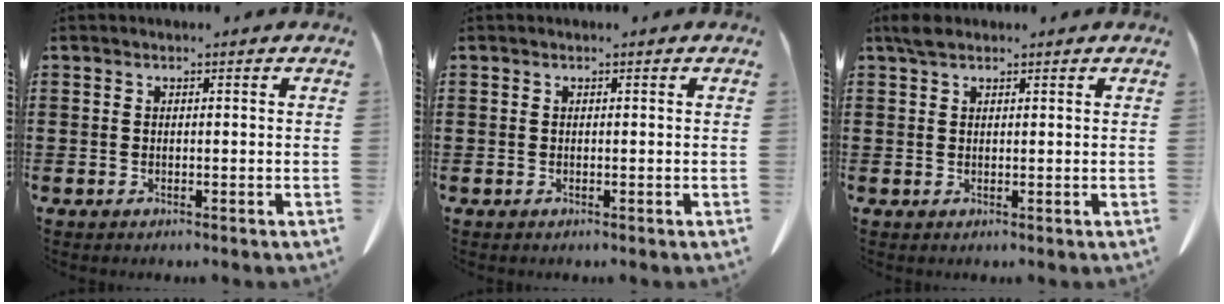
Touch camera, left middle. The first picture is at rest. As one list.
[{"total": 0.0}, {"total": 2.0, "force": [1.5, 0.8, 1.0], "torque": [-0.024, 0.004, 0.028]}]